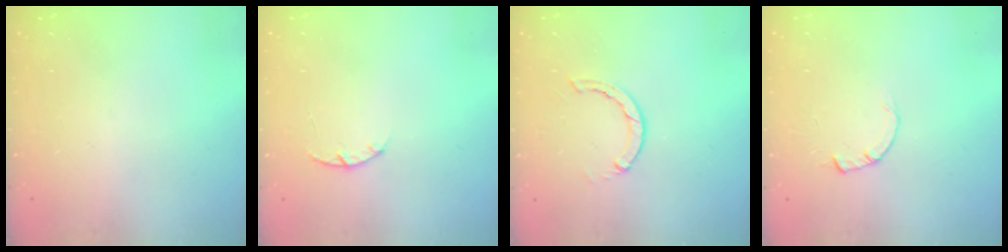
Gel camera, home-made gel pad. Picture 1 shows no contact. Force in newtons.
{"total": 2.9, "press": 2.9, "slide": 0.5}
{"total": 2.8, "press": 2.7, "slide": 0.4}
{"total": 1.8, "press": 1.7, "slide": 0.3}